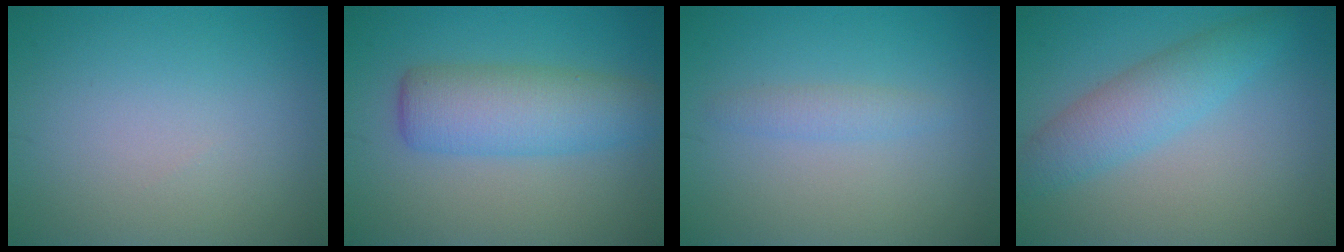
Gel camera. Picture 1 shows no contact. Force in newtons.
{"total": 5.7, "press": 5.7, "slide": 0.4}
{"total": 1.4, "press": 1.4, "slide": 0.1}
{"total": 4.1, "press": 4.1, "slide": 0.0}